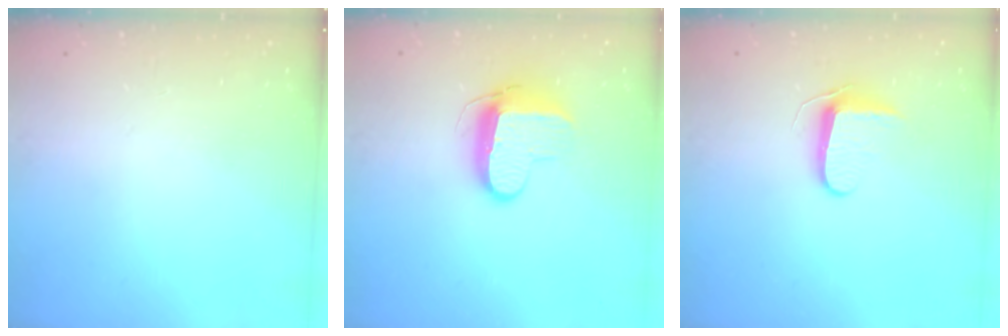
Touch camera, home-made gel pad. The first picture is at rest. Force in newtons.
{"total": 10.2, "press": 10.1, "slide": 0.8}
{"total": 7.7, "press": 7.6, "slide": 0.8}